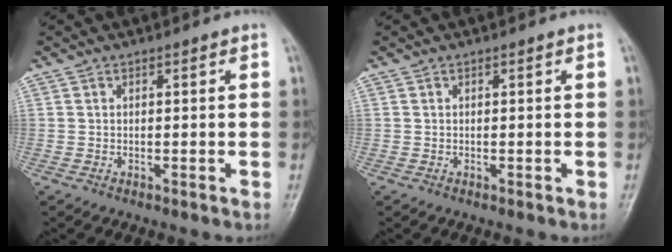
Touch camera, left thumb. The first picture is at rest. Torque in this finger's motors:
{"motor_torque": [0.00, 0.00, 0.03, -0.03, 0.00]}